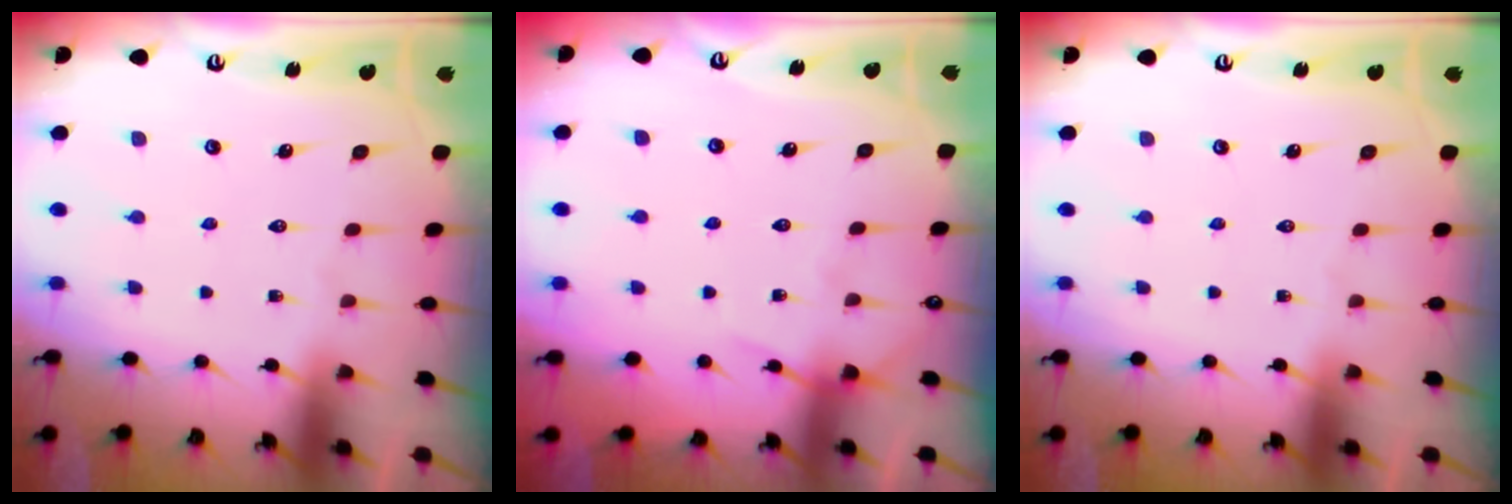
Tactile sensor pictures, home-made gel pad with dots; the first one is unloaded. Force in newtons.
{"total": 5.0, "press": 5.0, "slide": 0.7}
{"total": 0.0}